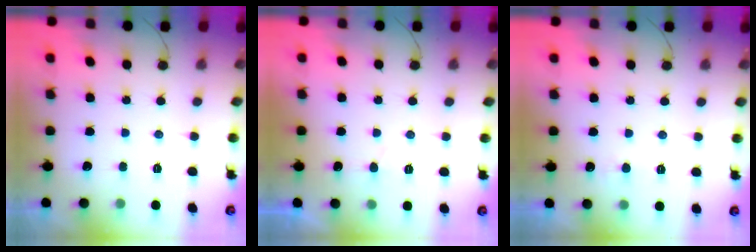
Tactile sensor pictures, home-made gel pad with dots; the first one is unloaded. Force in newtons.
{"total": 5.5, "press": 5.5, "slide": 0.3}
{"total": 4.8, "press": 4.8, "slide": 0.4}